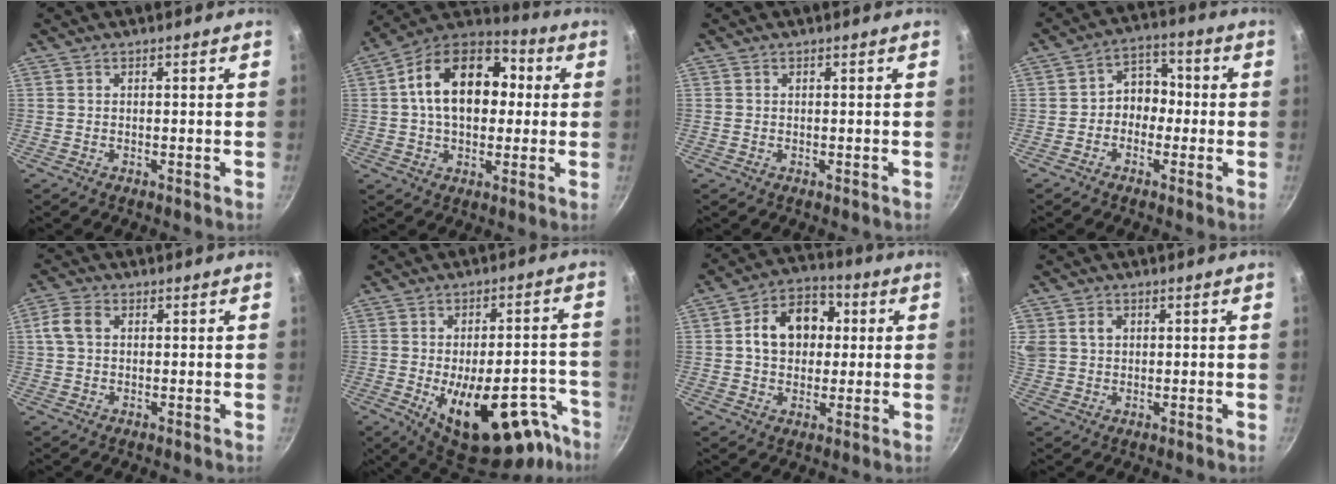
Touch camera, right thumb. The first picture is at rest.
{"total": 19.1, "force": [2.6, 12.4, 14.4], "torque": [-0.206, 0.028, 0.034]}
{"total": 0.0}
{"total": 7.1, "force": [-1.0, 5.6, 4.2], "torque": [-0.027, 0.032, -0.033]}
{"total": 4.7, "force": [1.0, 3.4, 3.1], "torque": [-0.068, 0.012, 0.018]}
{"total": 21.8, "force": [-11.2, 9.4, 16.1], "torque": [-0.181, 0.056, -0.144]}
{"total": 12.5, "force": [1.8, 9.2, 8.2], "torque": [-0.098, 0.016, 0.021]}
{"total": 6.2, "force": [1.8, 5.2, 2.9], "torque": [-0.060, 0.005, 0.042]}